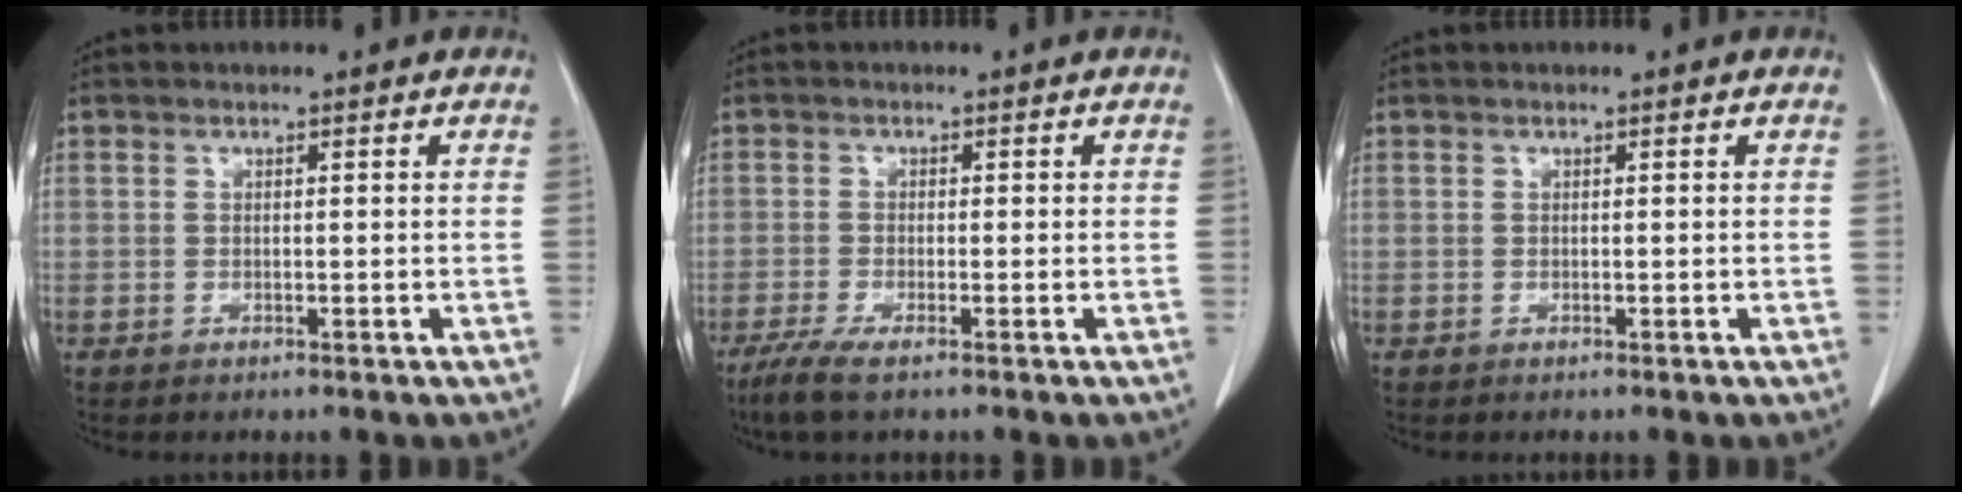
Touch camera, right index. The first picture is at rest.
{"total": 3.5, "force": [-2.3, 0.3, 2.6], "torque": [-0.055, -0.010, -0.048]}
{"total": 0.0}